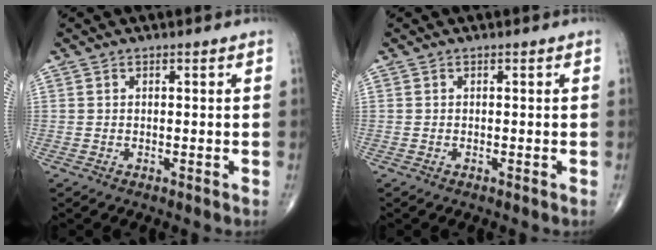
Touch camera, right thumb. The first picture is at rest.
{"total": 0.0}